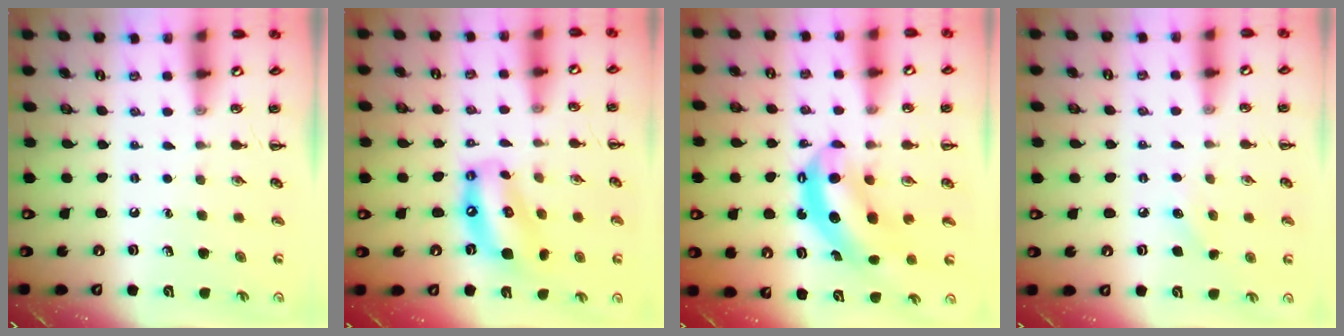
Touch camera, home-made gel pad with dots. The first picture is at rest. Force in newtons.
{"total": 12.7, "press": 12.2, "slide": 3.5}
{"total": 7.4, "press": 7.2, "slide": 1.8}
{"total": 5.7, "press": 5.6, "slide": 1.4}